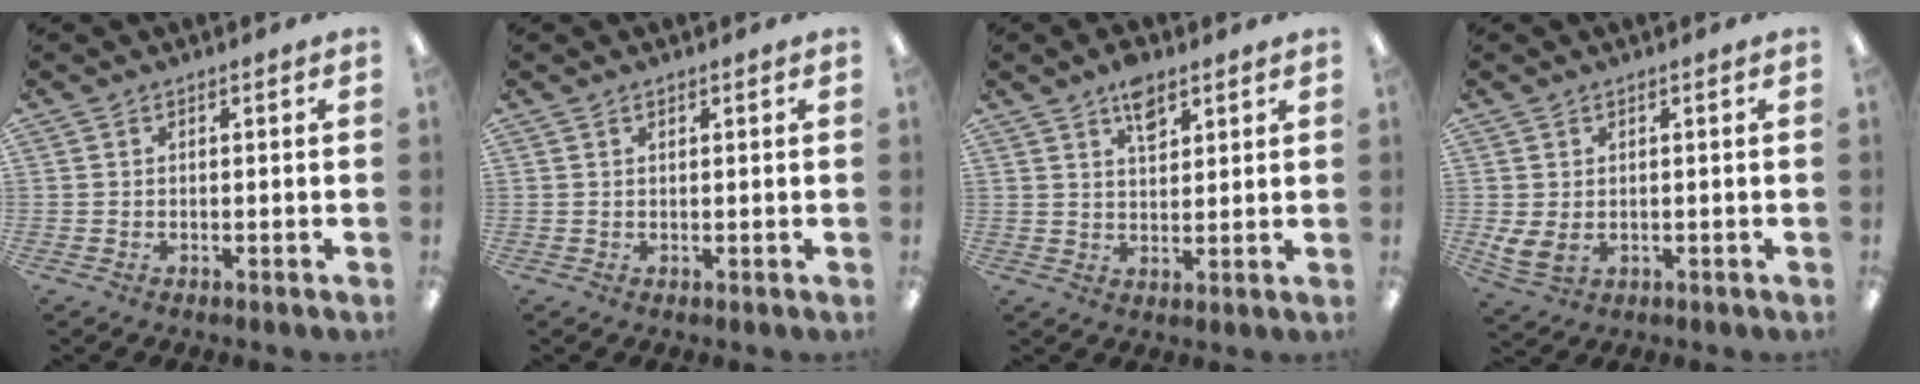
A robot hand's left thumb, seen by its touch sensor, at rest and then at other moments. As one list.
[{"total": 0.9, "force": [0.6, 0.4, 0.6], "torque": [-0.013, 0.002, 0.011]}, {"total": 6.4, "force": [4.2, 3.2, 3.7], "torque": [-0.051, -0.017, 0.071]}, {"total": 4.1, "force": [0.8, 2.8, 2.9], "torque": [-0.059, -0.007, 0.015]}]